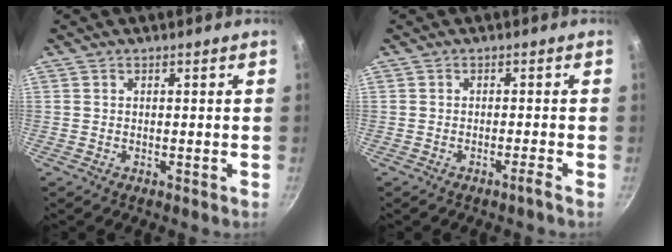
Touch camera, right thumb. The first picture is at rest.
{"total": 1.4, "force": [-1.0, -0.4, 0.9], "torque": [-0.024, 0.010, -0.016]}